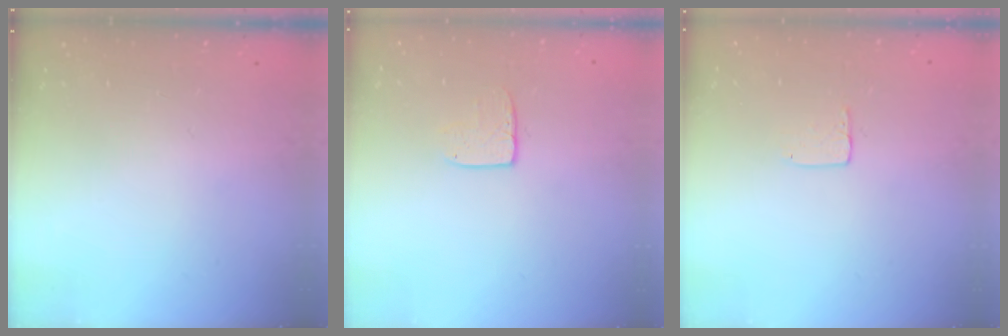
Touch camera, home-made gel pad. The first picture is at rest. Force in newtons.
{"total": 6.5, "press": 6.5, "slide": 0.4}
{"total": 3.9, "press": 3.9, "slide": 0.1}